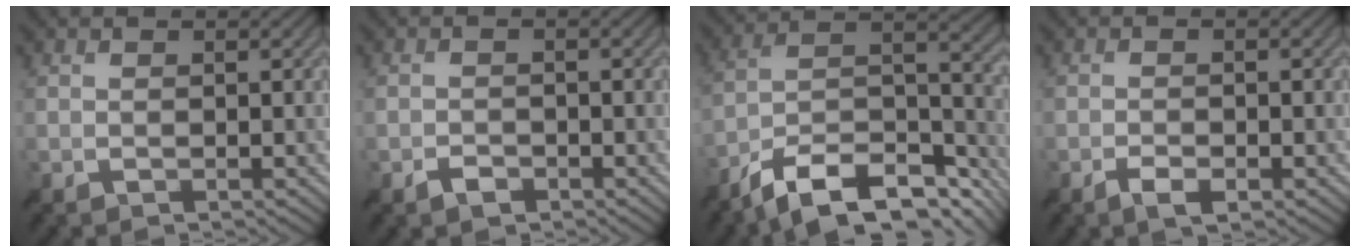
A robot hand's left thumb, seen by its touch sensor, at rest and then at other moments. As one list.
[{"total": 1.6, "force": [-1.3, 0.9, 0.5], "torque": [-0.003, -0.002, -0.026]}, {"total": 15.5, "force": [-11.8, 4.5, 9.0], "torque": [-0.174, -0.007, -0.200]}, {"total": 2.3, "force": [-1.5, 0.6, 1.6], "torque": [-0.025, -0.001, -0.029]}]